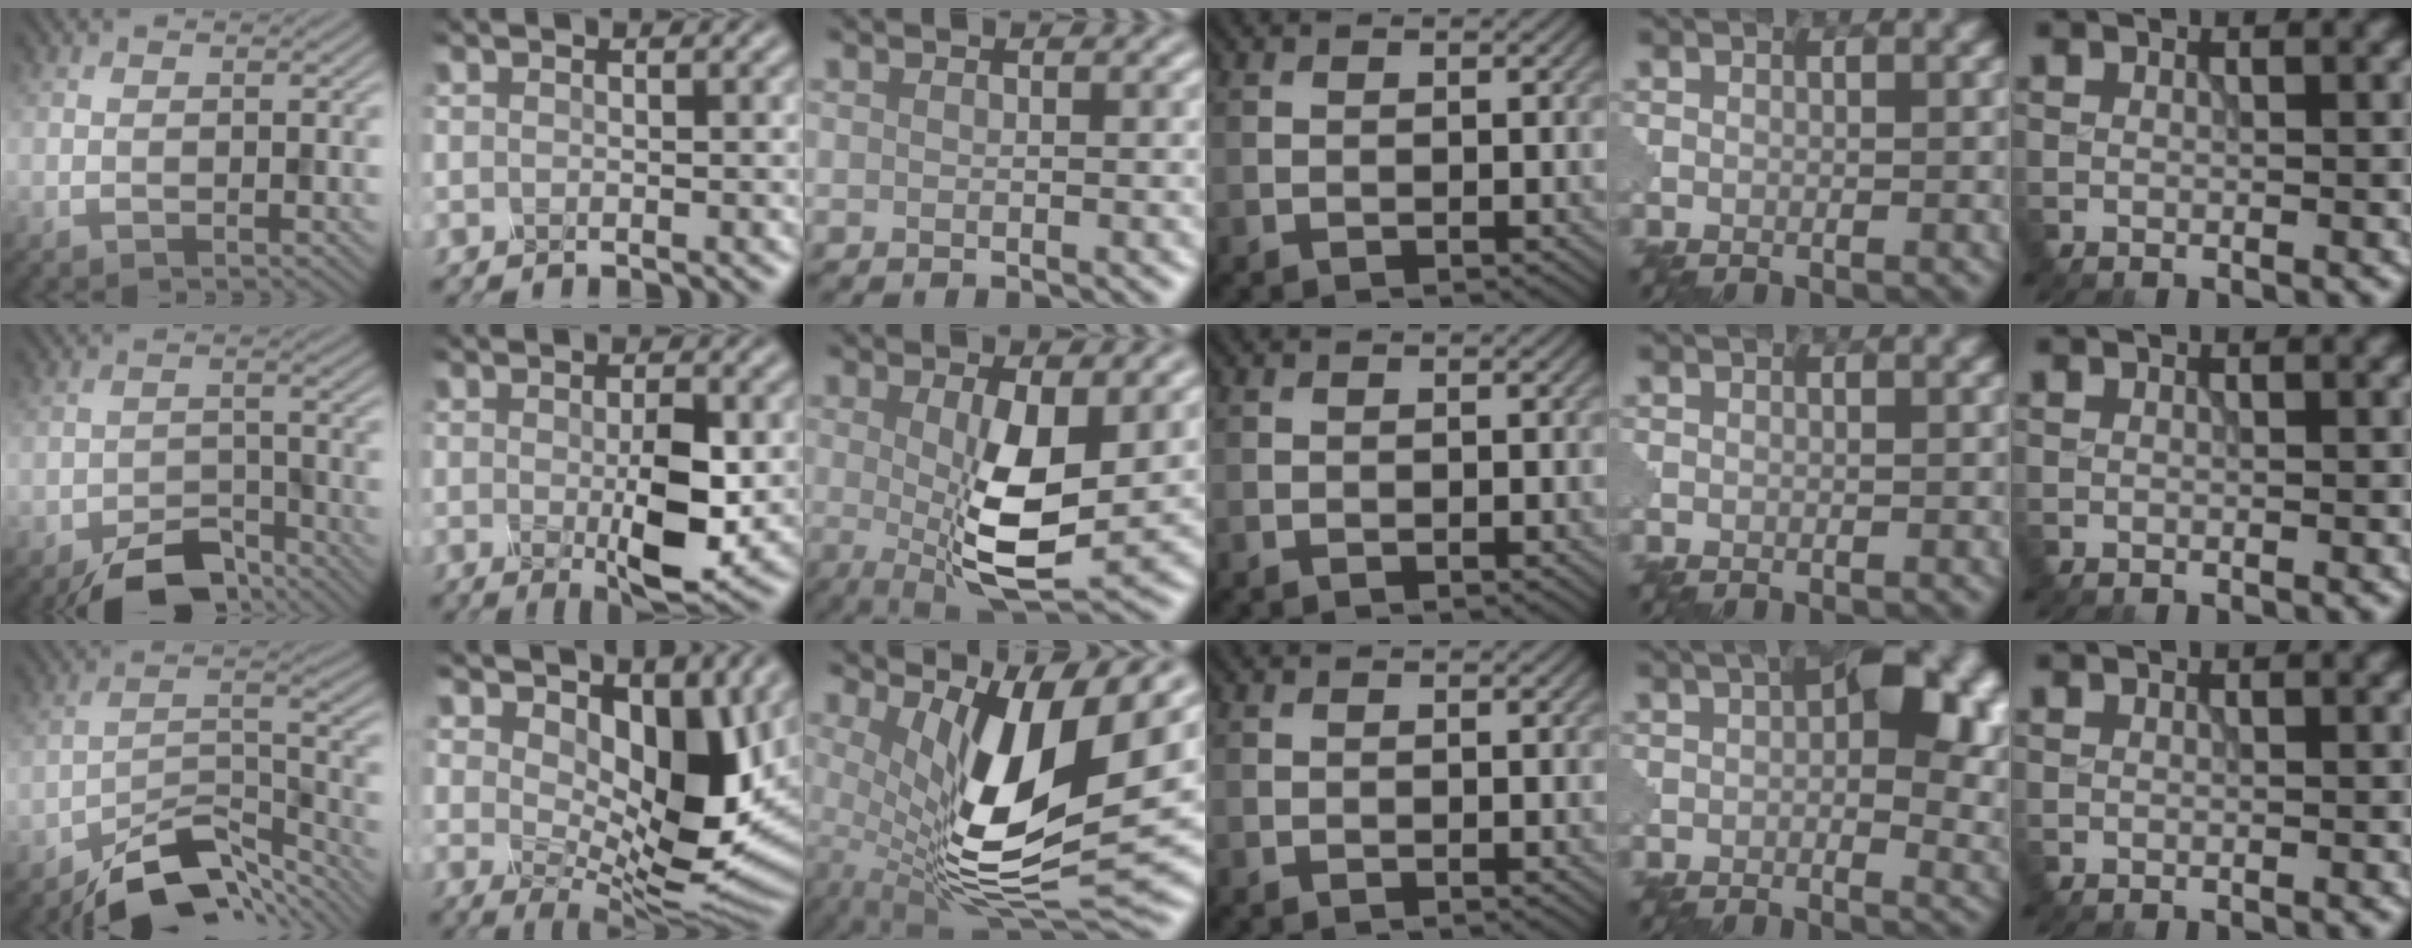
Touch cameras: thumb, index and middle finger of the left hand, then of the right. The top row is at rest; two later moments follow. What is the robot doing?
{"motion": "press", "object": "mechanical pencil"}